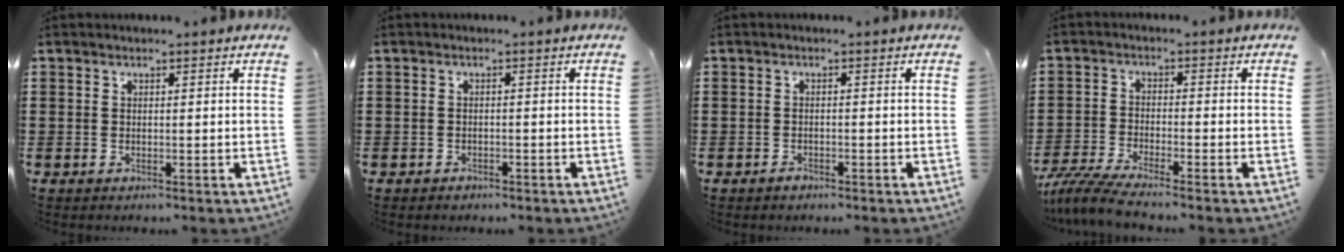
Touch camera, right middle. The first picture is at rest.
{"total": 1.1, "force": [-1.0, 0.5, -0.1], "torque": [-0.001, 0.001, -0.022]}
{"total": 1.1, "force": [-0.9, 0.5, 0.2], "torque": [-0.007, -0.002, -0.020]}
{"total": 5.0, "force": [-4.6, 0.1, 2.0], "torque": [-0.063, -0.020, -0.096]}